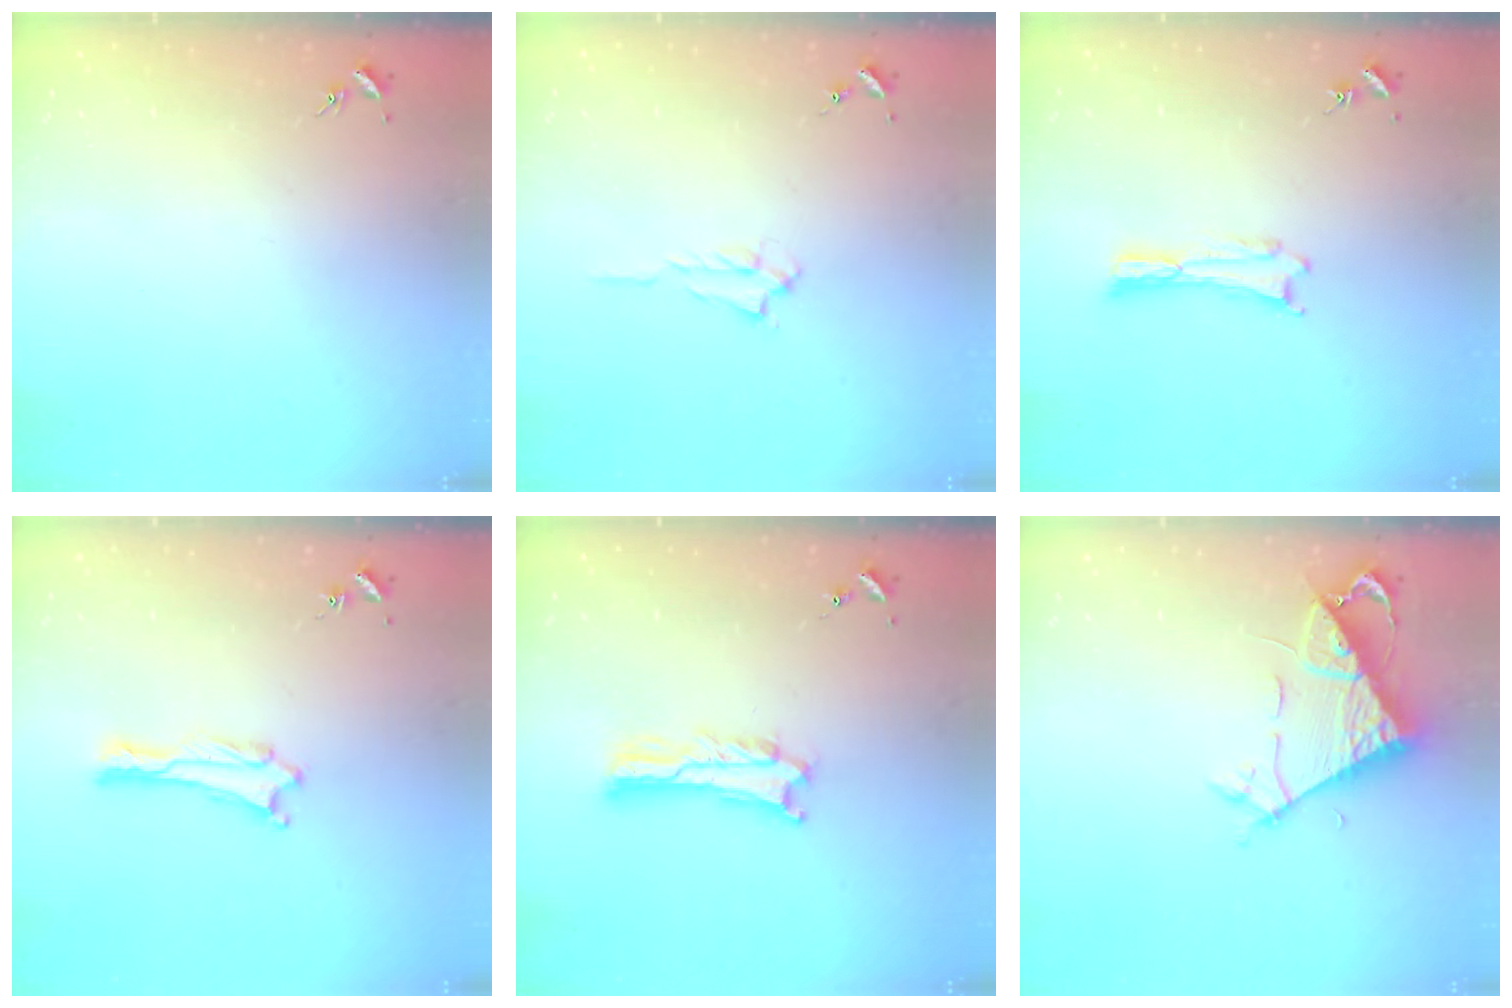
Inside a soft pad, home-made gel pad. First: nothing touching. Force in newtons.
{"total": 0.7, "press": 0.6, "slide": 0.2}
{"total": 0.0}
{"total": 0.6, "press": 0.5, "slide": 0.1}
{"total": 2.0, "press": 2.0, "slide": 0.3}
{"total": 7.1, "press": 7.1, "slide": 0.4}